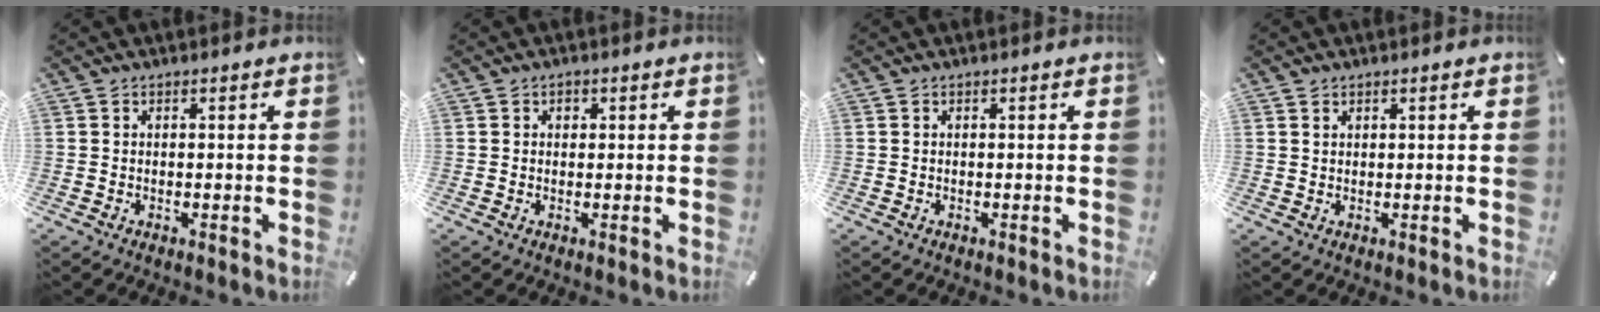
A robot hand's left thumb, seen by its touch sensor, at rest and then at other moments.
{"total": 1.1, "force": [0.2, 1.0, 0.4], "torque": [-0.002, 0.002, 0.001]}
{"total": 0.0}
{"total": 0.9, "force": [0.6, 0.6, 0.3], "torque": [-0.006, 0.000, 0.013]}